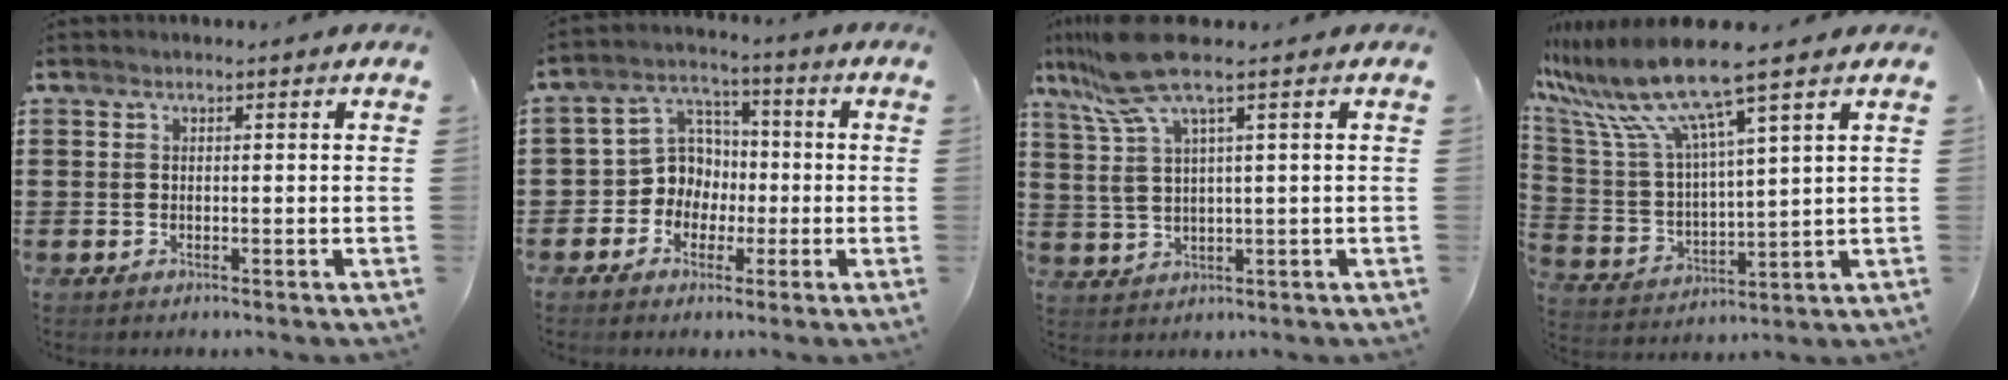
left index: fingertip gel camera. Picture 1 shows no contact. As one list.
[{"total": 7.1, "force": [-1.3, 6.7, 2.0], "torque": [-0.076, 0.007, -0.029]}, {"total": 9.2, "force": [4.7, 1.0, 7.8], "torque": [-0.197, -0.022, 0.076]}, {"total": 11.3, "force": [8.4, 0.4, 7.5], "torque": [-0.194, -0.054, 0.133]}]